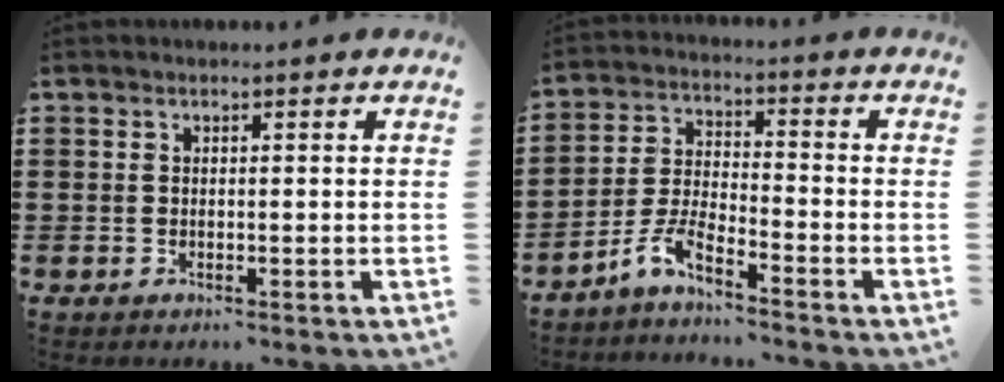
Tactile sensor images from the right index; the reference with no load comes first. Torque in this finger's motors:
{"motor_torque": [-0.02, 0.27, 0.03, 0.07]}